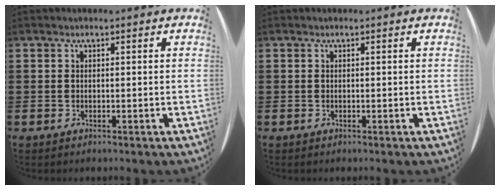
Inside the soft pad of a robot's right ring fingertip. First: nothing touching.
{"total": 0.0}